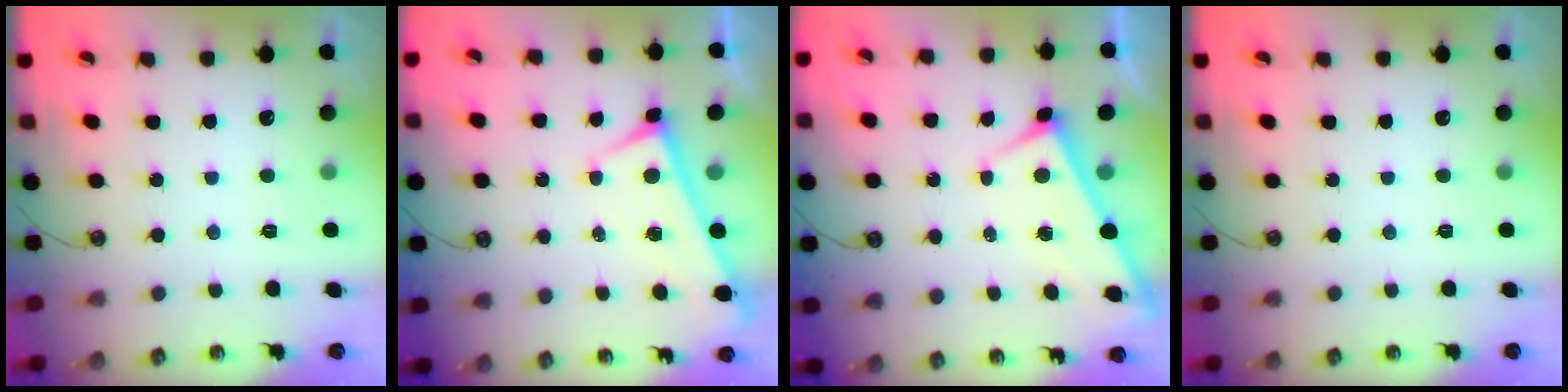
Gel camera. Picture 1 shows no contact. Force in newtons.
{"total": 0.0}
{"total": 2.8, "press": 2.8, "slide": 0.4}
{"total": 0.0}